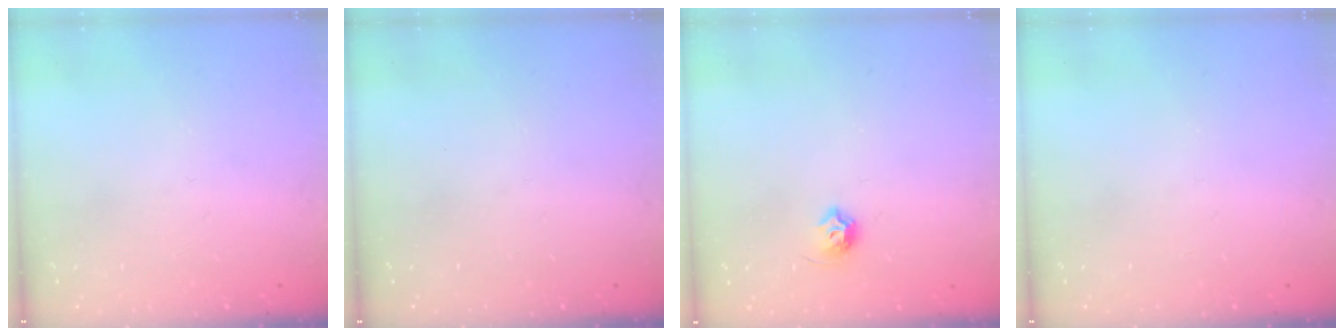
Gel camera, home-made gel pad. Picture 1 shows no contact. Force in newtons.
{"total": 0.0}
{"total": 6.1, "press": 6.0, "slide": 1.1}
{"total": 0.0}